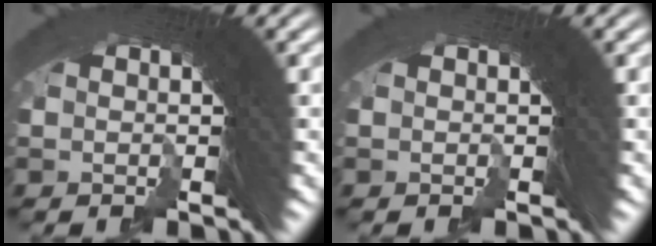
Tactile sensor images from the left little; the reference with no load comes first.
{"total": 0.0}